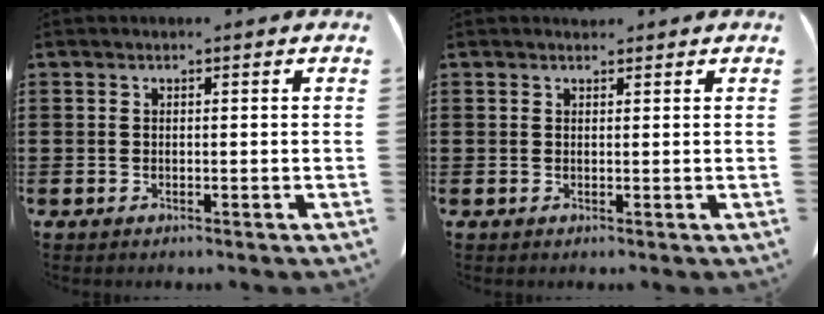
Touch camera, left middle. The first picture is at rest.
{"total": 0.9, "force": [0.8, 0.3, 0.1], "torque": [-0.004, 0.000, 0.017]}